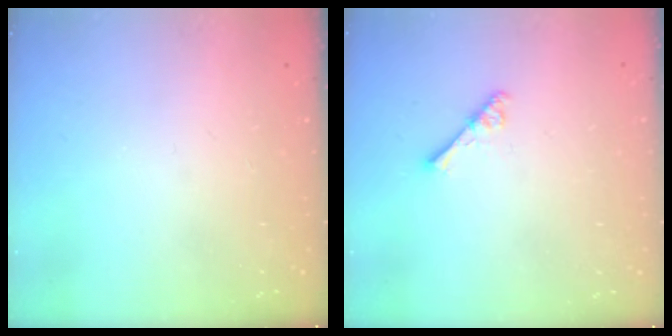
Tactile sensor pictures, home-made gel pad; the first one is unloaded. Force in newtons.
{"total": 3.7, "press": 3.7, "slide": 0.5}